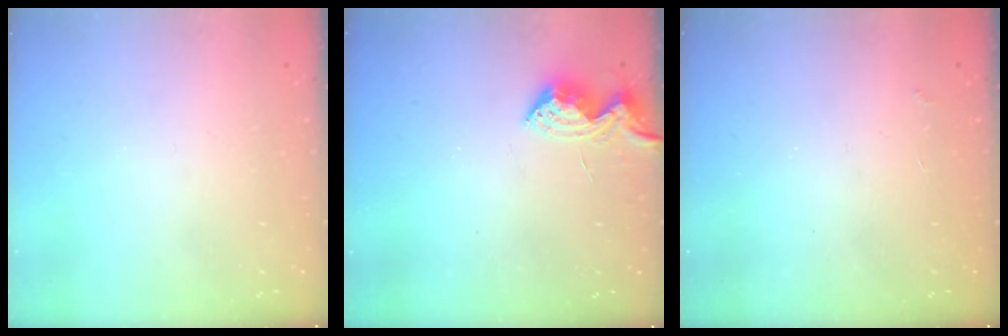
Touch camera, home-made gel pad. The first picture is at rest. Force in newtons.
{"total": 8.6, "press": 8.5, "slide": 1.2}
{"total": 2.9, "press": 2.9, "slide": 0.5}